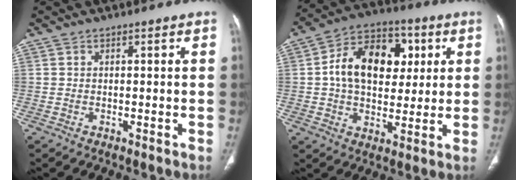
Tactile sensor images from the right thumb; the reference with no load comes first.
{"total": 16.8, "force": [3.0, 11.6, 11.8], "torque": [-0.159, 0.014, 0.043]}